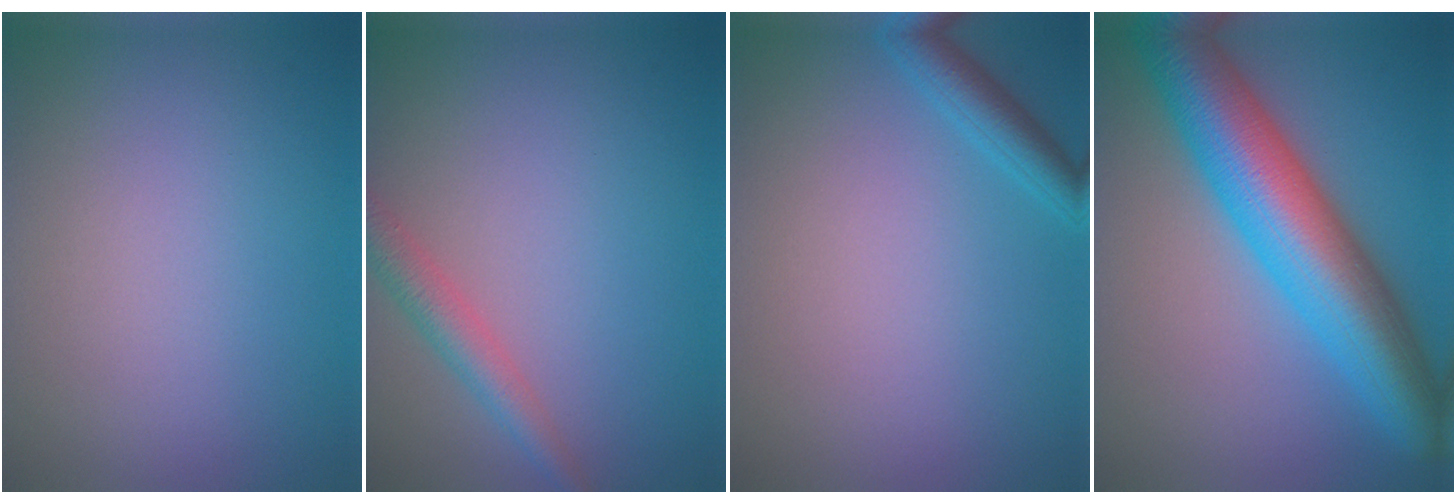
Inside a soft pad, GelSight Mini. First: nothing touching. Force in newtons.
{"total": 2.8, "press": 2.8, "slide": 0.1}
{"total": 2.3, "press": 2.3, "slide": 0.1}
{"total": 11.0, "press": 11.0, "slide": 0.2}